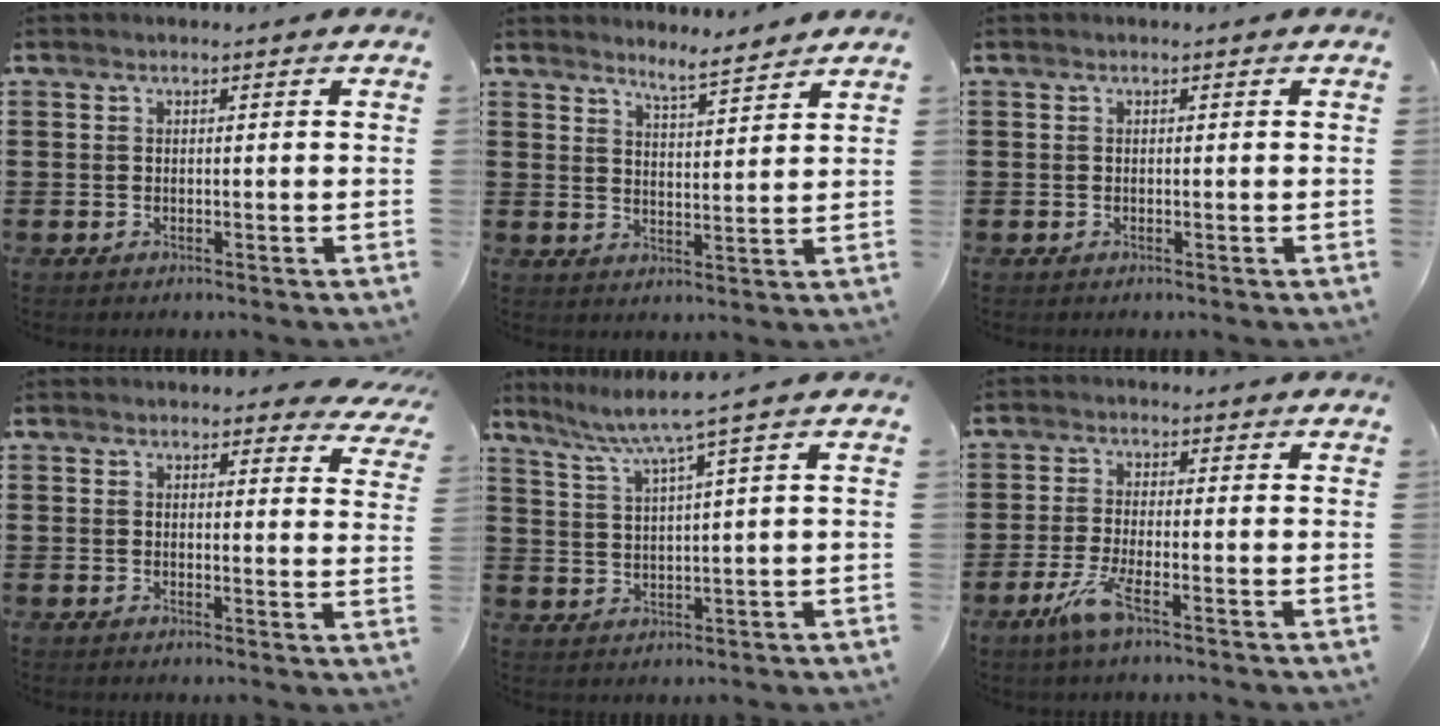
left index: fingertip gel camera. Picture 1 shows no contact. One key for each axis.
{"total": 3.7, "fx": 3.4, "fy": -0.7, "fz": 1.2, "tx": -0.033, "ty": -0.013, "tz": 0.060}
{"total": 0.0}
{"total": 2.8, "fx": 2.6, "fy": 0.6, "fz": 0.8, "tx": -0.008, "ty": -0.011, "tz": 0.045}
{"total": 4.9, "fx": 3.0, "fy": -0.7, "fz": 3.8, "tx": -0.084, "ty": -0.016, "tz": 0.046}
{"total": 5.2, "fx": -2.7, "fy": 0.6, "fz": 4.4, "tx": -0.106, "ty": -0.018, "tz": -0.055}